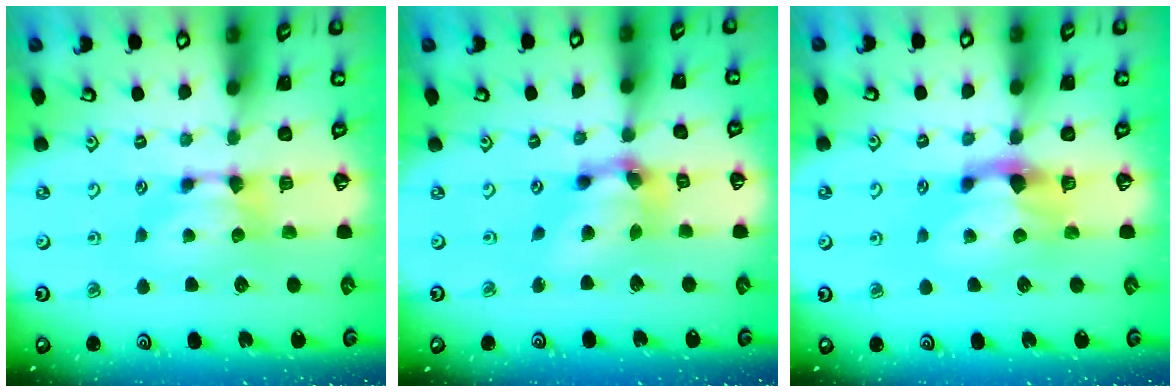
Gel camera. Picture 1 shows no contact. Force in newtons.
{"total": 6.9, "press": 6.5, "slide": 2.2}
{"total": 2.2, "press": 1.7, "slide": 1.4}